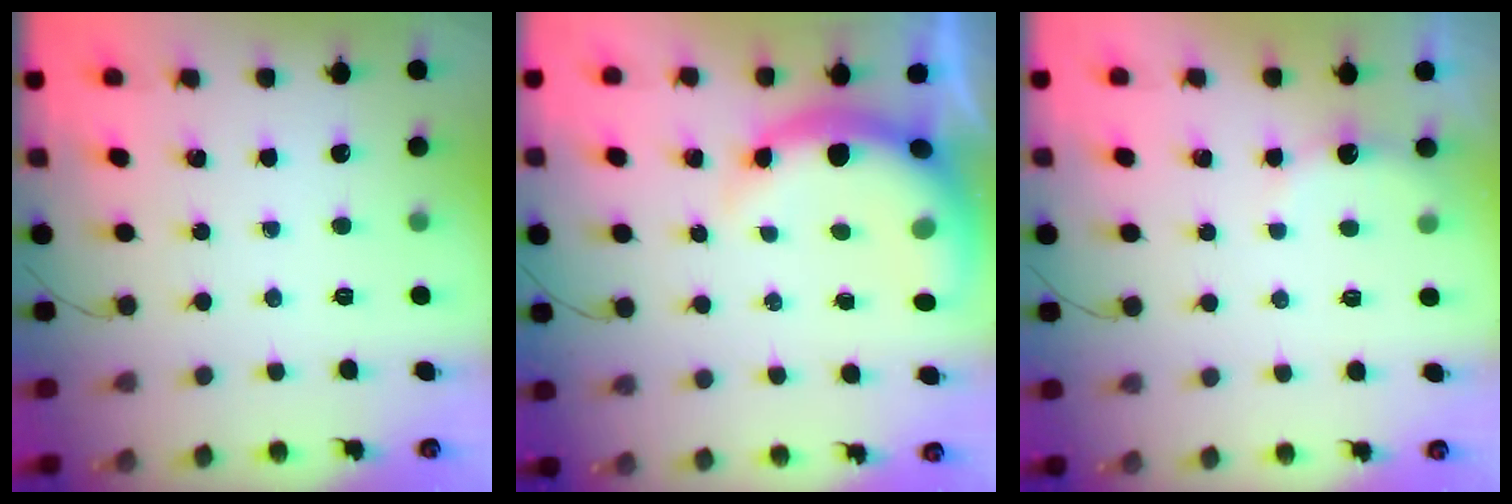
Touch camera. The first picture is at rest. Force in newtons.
{"total": 10.3, "press": 9.9, "slide": 2.7}
{"total": 2.8, "press": 2.6, "slide": 0.8}